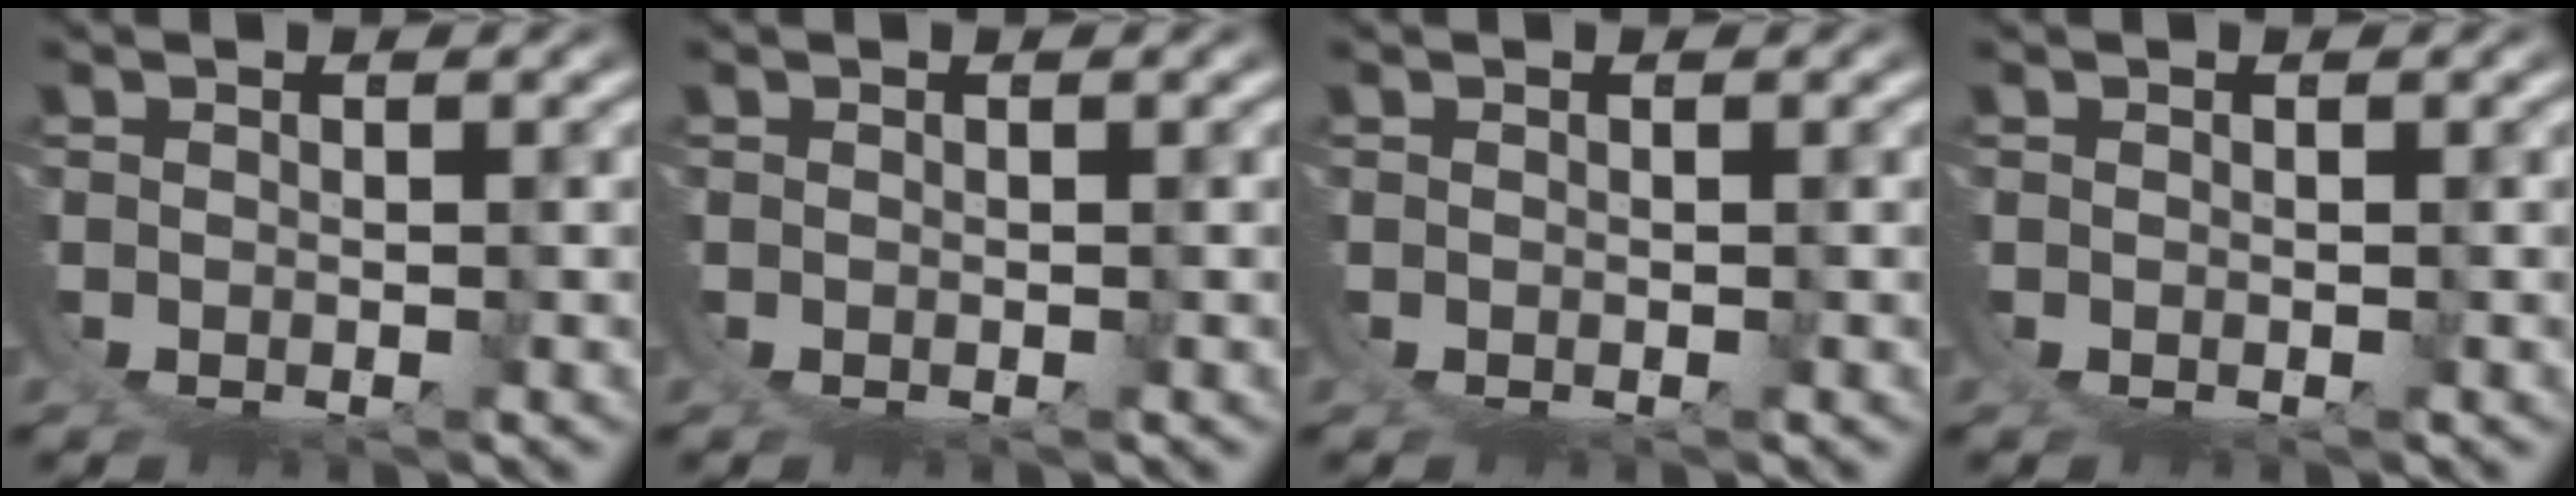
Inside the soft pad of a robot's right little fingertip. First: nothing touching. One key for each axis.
{"total": 0.0}
{"total": 0.0}
{"total": 0.0}